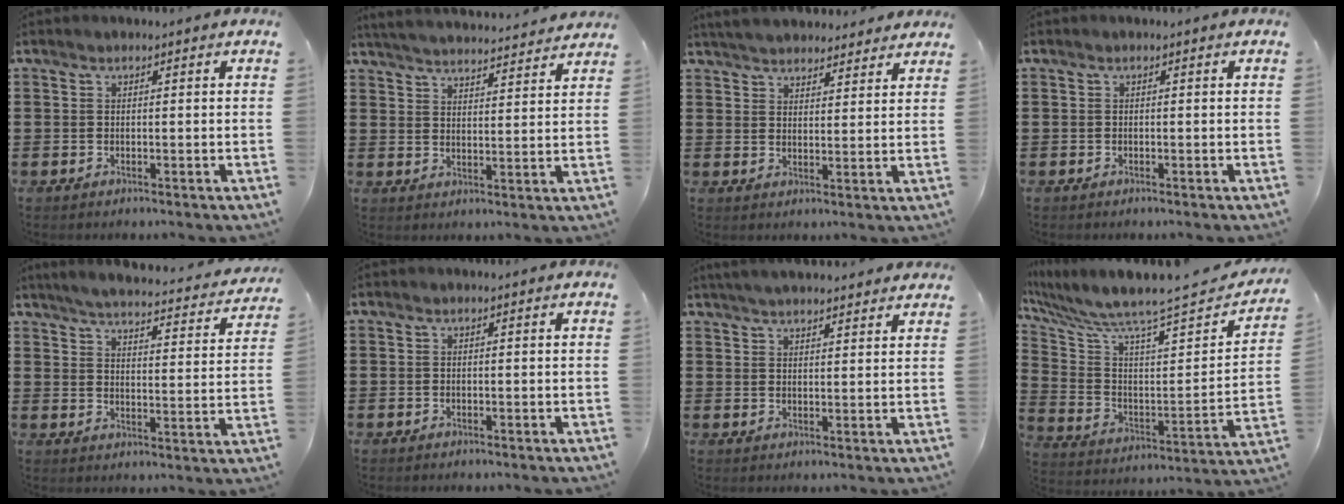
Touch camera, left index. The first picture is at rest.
{"total": 4.5, "force": [4.5, -0.3, 0.6], "torque": [-0.031, -0.031, 0.076]}
{"total": 4.6, "force": [4.5, 0.8, 0.7], "torque": [-0.030, -0.013, 0.083]}
{"total": 0.0}
{"total": 4.3, "force": [4.0, -0.2, 1.4], "torque": [-0.049, -0.034, 0.064]}
{"total": 0.0}
{"total": 3.5, "force": [3.4, 0.1, 0.7], "torque": [-0.024, -0.007, 0.063]}
{"total": 6.9, "force": [6.0, 0.6, 3.4], "torque": [-0.100, -0.062, 0.094]}